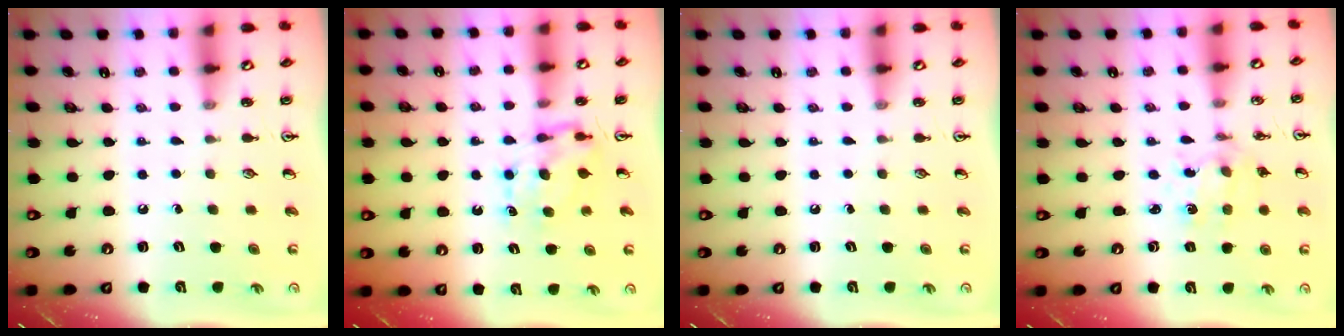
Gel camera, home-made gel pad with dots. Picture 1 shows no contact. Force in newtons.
{"total": 6.7, "press": 6.6, "slide": 0.7}
{"total": 0.0}
{"total": 2.7, "press": 2.7, "slide": 0.3}